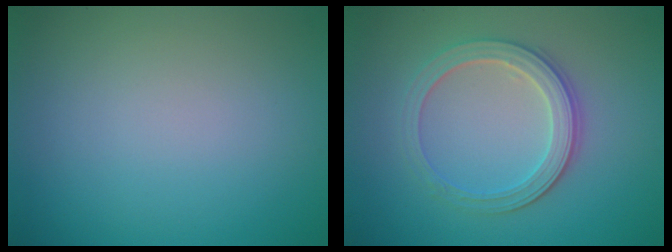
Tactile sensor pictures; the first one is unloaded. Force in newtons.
{"total": 3.9, "press": 3.3, "slide": 2.0}